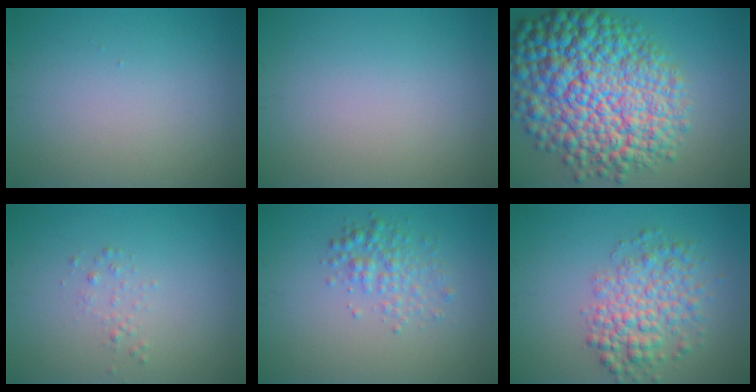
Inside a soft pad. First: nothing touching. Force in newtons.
{"total": 0.0}
{"total": 15.3, "press": 15.2, "slide": 0.3}
{"total": 0.8, "press": 0.8, "slide": 0.1}
{"total": 2.5, "press": 2.5, "slide": 0.1}
{"total": 4.9, "press": 4.9, "slide": 0.2}